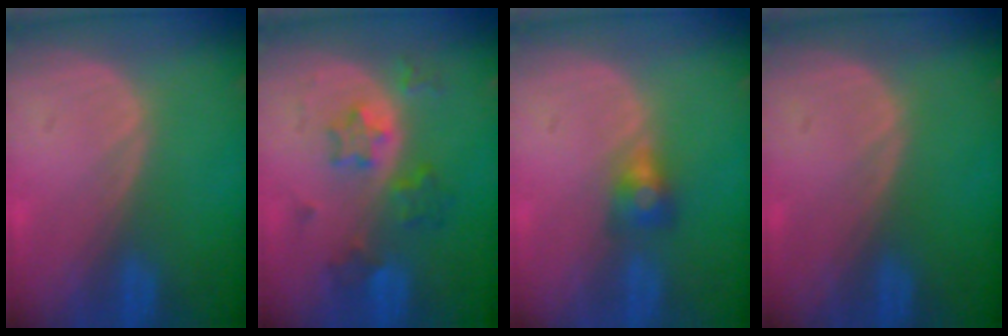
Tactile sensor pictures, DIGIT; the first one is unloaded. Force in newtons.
{"total": 5.7, "press": 5.4, "slide": 1.8}
{"total": 2.8, "press": 2.5, "slide": 1.3}
{"total": 0.0}